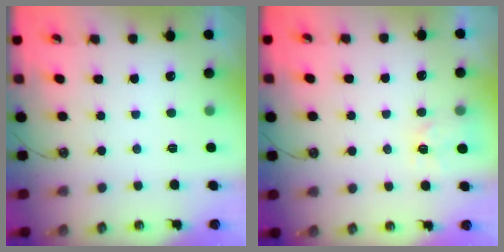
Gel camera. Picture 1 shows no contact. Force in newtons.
{"total": 2.9, "press": 2.8, "slide": 0.4}